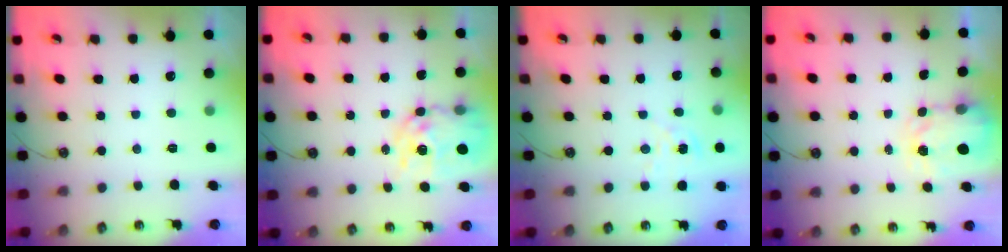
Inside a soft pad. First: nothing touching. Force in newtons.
{"total": 13.3, "press": 13.2, "slide": 1.4}
{"total": 2.5, "press": 2.5, "slide": 0.3}
{"total": 3.6, "press": 3.6, "slide": 0.5}